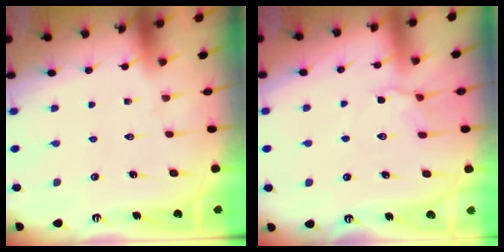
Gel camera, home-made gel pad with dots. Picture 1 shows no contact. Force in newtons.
{"total": 4.0, "press": 3.9, "slide": 1.1}